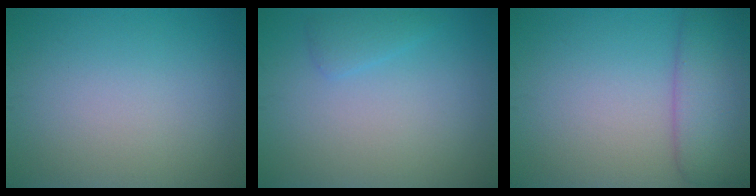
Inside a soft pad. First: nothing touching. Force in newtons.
{"total": 1.4, "press": 1.4, "slide": 0.1}
{"total": 5.1, "press": 5.0, "slide": 0.5}